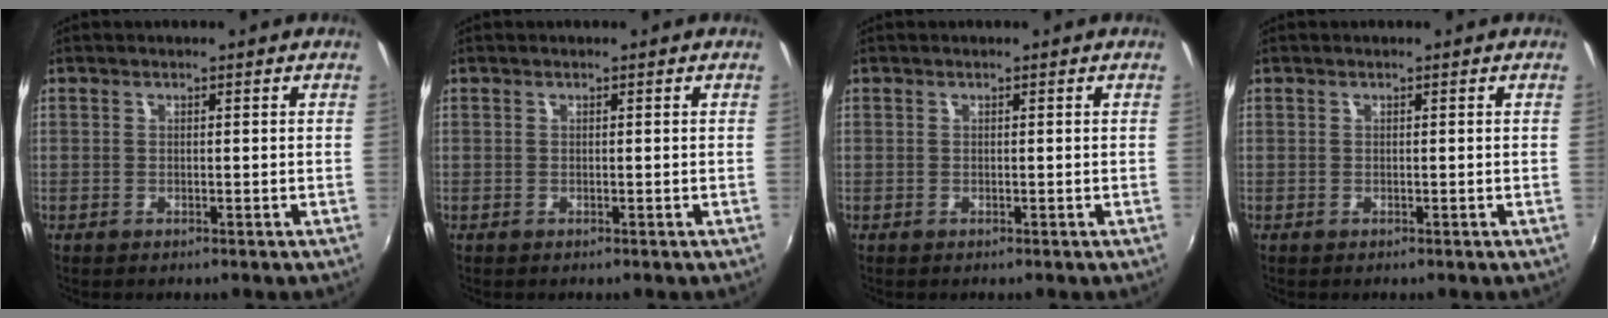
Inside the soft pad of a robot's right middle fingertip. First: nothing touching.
{"total": 0.0}
{"total": 0.0}
{"total": 0.0}